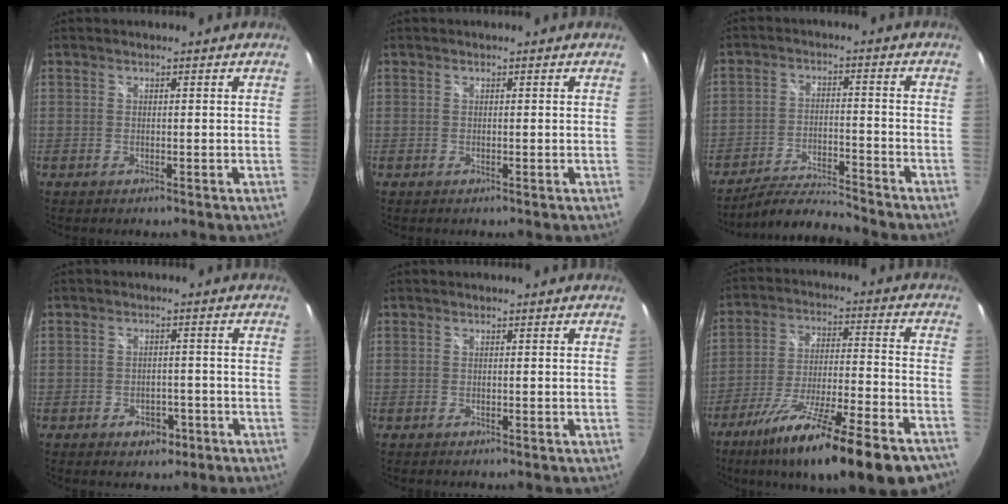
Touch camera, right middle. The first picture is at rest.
{"total": 0.0}
{"total": 7.2, "force": [-7.1, -0.1, 1.4], "torque": [-0.046, 0.004, -0.125]}
{"total": 4.0, "force": [-2.1, 2.9, 1.9], "torque": [-0.037, 0.003, -0.019]}
{"total": 0.0}
{"total": 25.6, "force": [-18.6, 4.4, 17.0], "torque": [-0.288, -0.066, -0.277]}